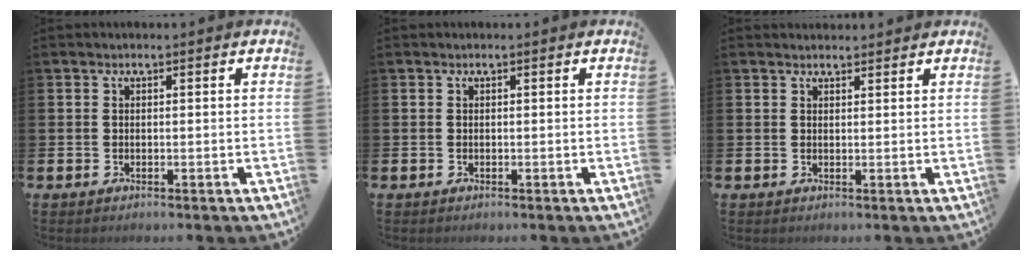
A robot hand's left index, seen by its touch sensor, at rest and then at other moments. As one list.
[{"total": 0.0}, {"total": 1.5, "force": [1.4, 0.4, -0.1], "torque": [0.012, -0.004, 0.024]}]